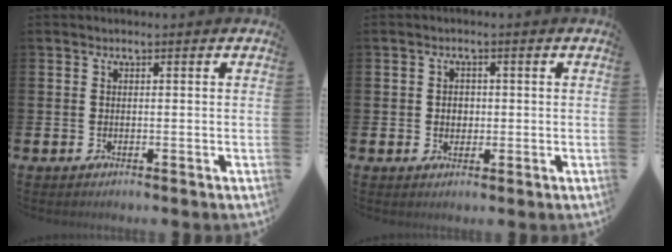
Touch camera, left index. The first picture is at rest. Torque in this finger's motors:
{"motor_torque": [0.22, 0.18, 0.05, 0.03]}